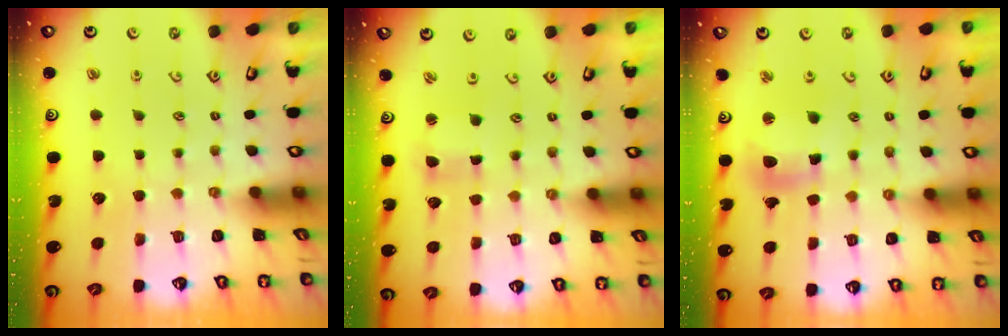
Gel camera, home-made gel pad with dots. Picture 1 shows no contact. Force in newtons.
{"total": 1.6, "press": 1.6, "slide": 0.4}
{"total": 11.1, "press": 11.0, "slide": 1.2}